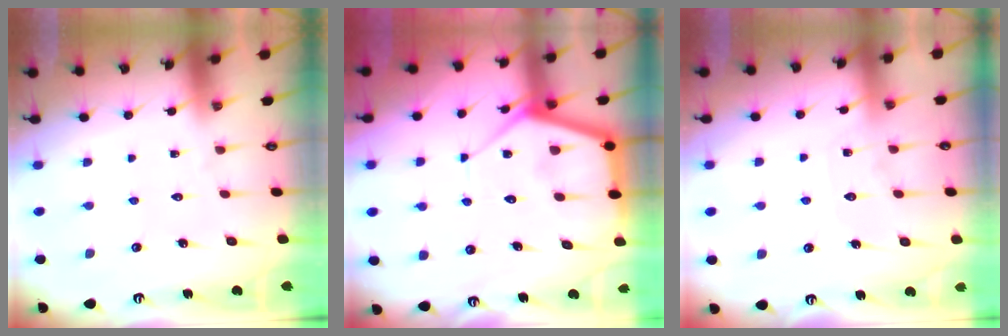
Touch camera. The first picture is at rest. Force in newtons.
{"total": 10.3, "press": 10.3, "slide": 0.9}
{"total": 7.9, "press": 7.9, "slide": 0.8}